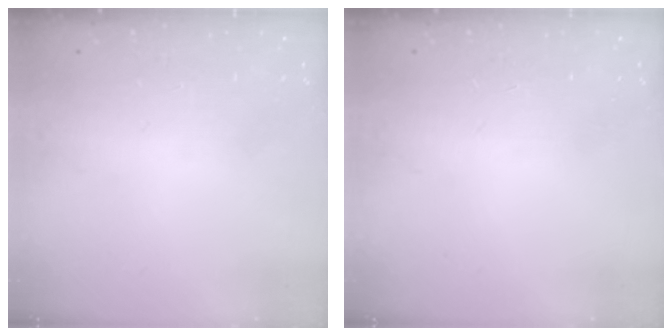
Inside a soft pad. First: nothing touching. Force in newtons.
{"total": 0.0}